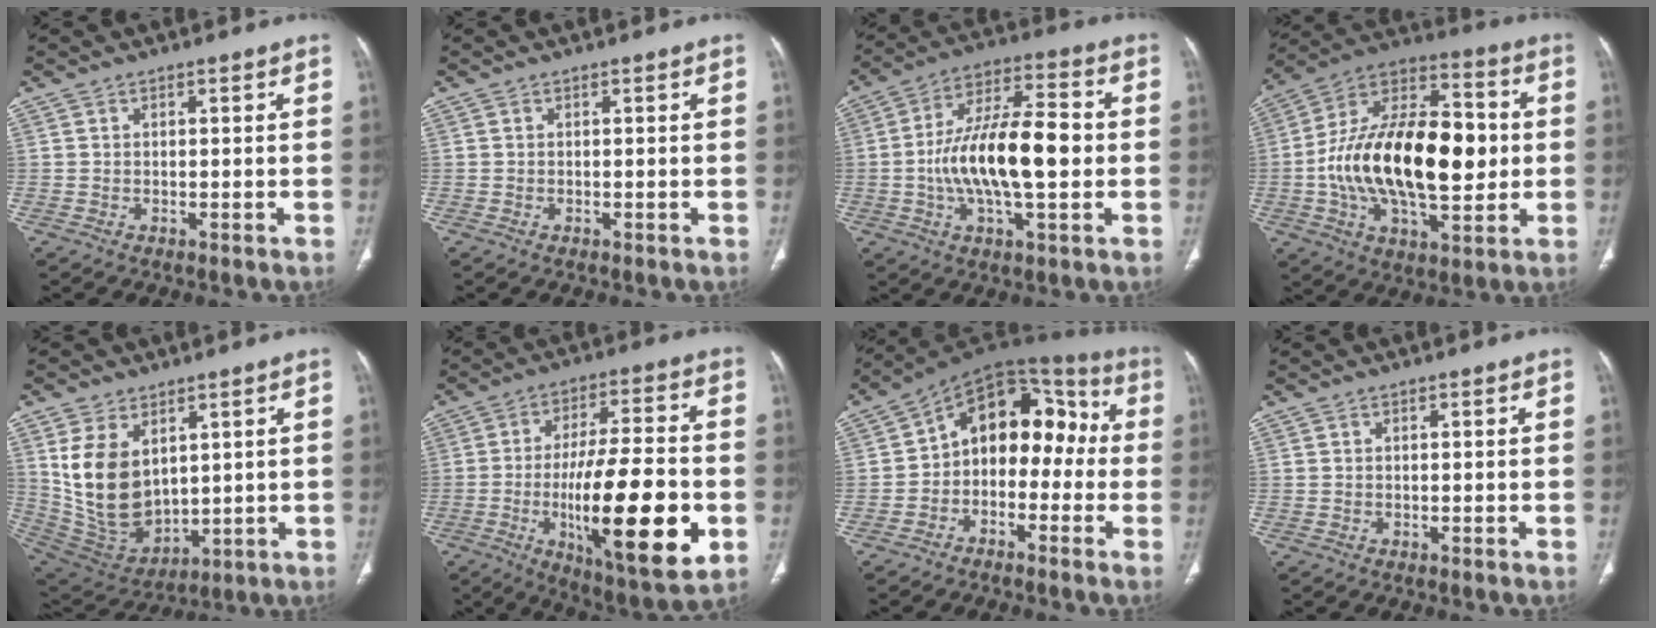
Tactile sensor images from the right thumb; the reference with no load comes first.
{"total": 0.0}
{"total": 17.4, "force": [-1.2, 6.8, 16.0], "torque": [-0.282, 0.027, -0.023]}
{"total": 27.3, "force": [-0.8, 14.1, 23.4], "torque": [-0.393, 0.023, -0.010]}
{"total": 15.0, "force": [4.2, 9.7, 10.6], "torque": [-0.179, -0.022, 0.114]}
{"total": 24.2, "force": [-5.9, 6.8, 22.4], "torque": [-0.353, 0.005, -0.076]}
{"total": 14.8, "force": [-1.5, 10.2, 10.7], "torque": [-0.104, 0.066, -0.041]}
{"total": 0.0}